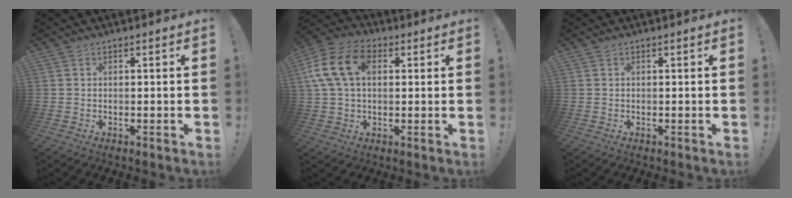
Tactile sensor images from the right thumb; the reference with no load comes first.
{"total": 15.4, "force": [3.8, 10.4, 10.7], "torque": [-0.213, 0.007, 0.072]}
{"total": 0.0}